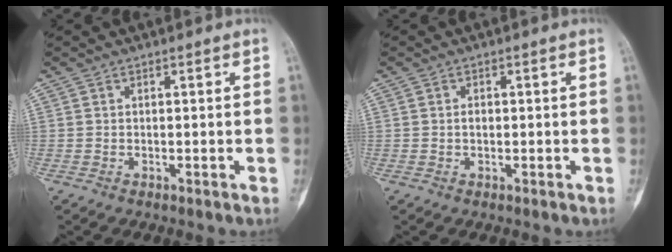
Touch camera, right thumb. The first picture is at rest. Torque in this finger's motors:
{"motor_torque": [0.46, 0.14, 0.21, -0.26, 0.05]}